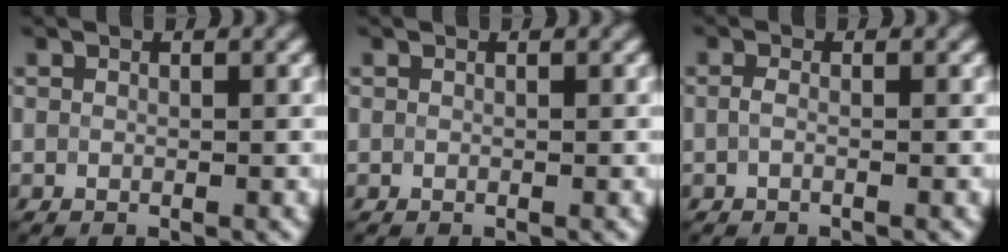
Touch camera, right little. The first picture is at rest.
{"total": 0.0}
{"total": 1.0, "force": [-0.3, 0.3, 1.0], "torque": [-0.018, -0.004, -0.008]}